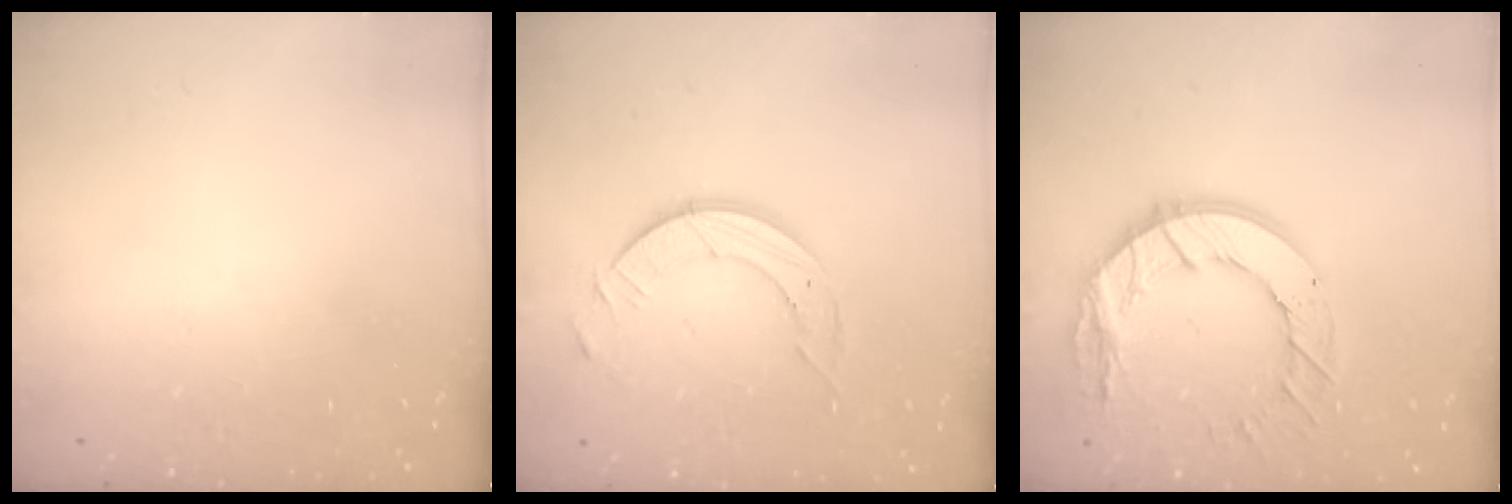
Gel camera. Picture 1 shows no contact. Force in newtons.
{"total": 9.0, "press": 9.0, "slide": 0.8}
{"total": 14.3, "press": 14.2, "slide": 1.4}